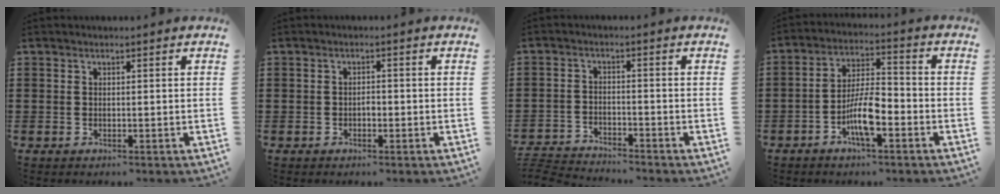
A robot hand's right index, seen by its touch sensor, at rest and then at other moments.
{"total": 1.3, "force": [-0.5, 0.6, 1.0], "torque": [-0.020, -0.002, -0.009]}
{"total": 3.4, "force": [-3.4, 0.0, 0.0], "torque": [-0.014, -0.003, -0.076]}
{"total": 7.7, "force": [-3.3, 2.3, 6.6], "torque": [-0.135, -0.002, -0.063]}